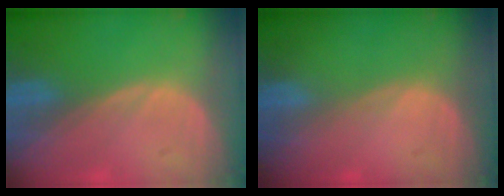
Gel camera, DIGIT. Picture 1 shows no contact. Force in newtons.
{"total": 0.0}